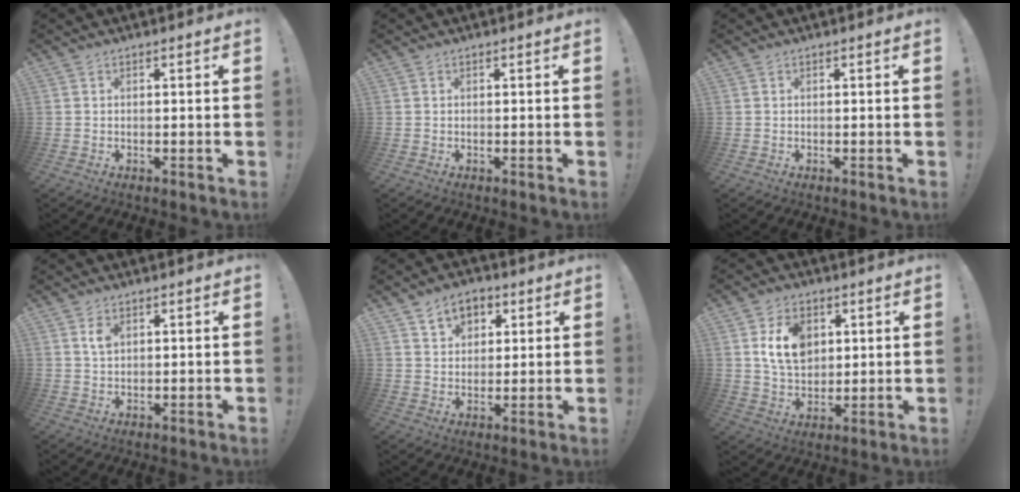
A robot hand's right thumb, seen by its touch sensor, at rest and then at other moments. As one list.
[{"total": 0.0}, {"total": 0.0}, {"total": 3.1, "force": [1.5, 1.7, 2.1], "torque": [-0.027, -0.005, 0.024]}, {"total": 7.9, "force": [4.3, 5.8, 3.3], "torque": [-0.042, -0.021, 0.081]}, {"total": 12.3, "force": [3.9, 9.0, 7.5], "torque": [-0.125, -0.004, 0.072]}]